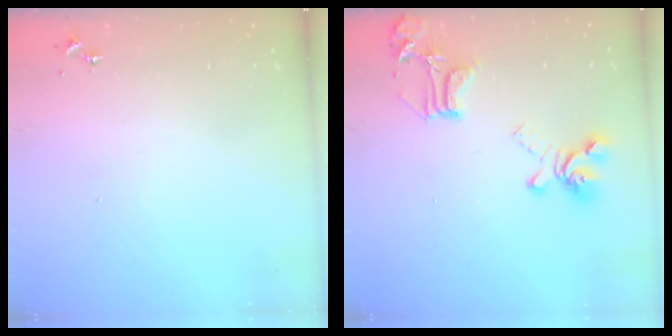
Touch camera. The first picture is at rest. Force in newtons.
{"total": 17.0, "press": 17.0, "slide": 1.4}